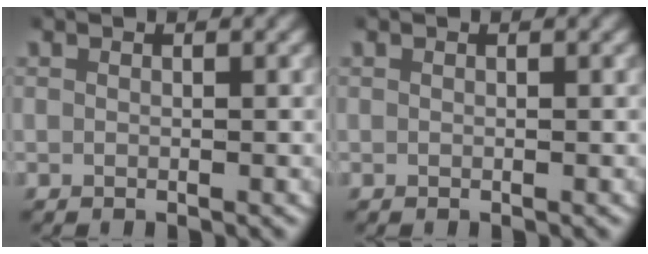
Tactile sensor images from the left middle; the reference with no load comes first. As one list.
[{"total": 0.0}]